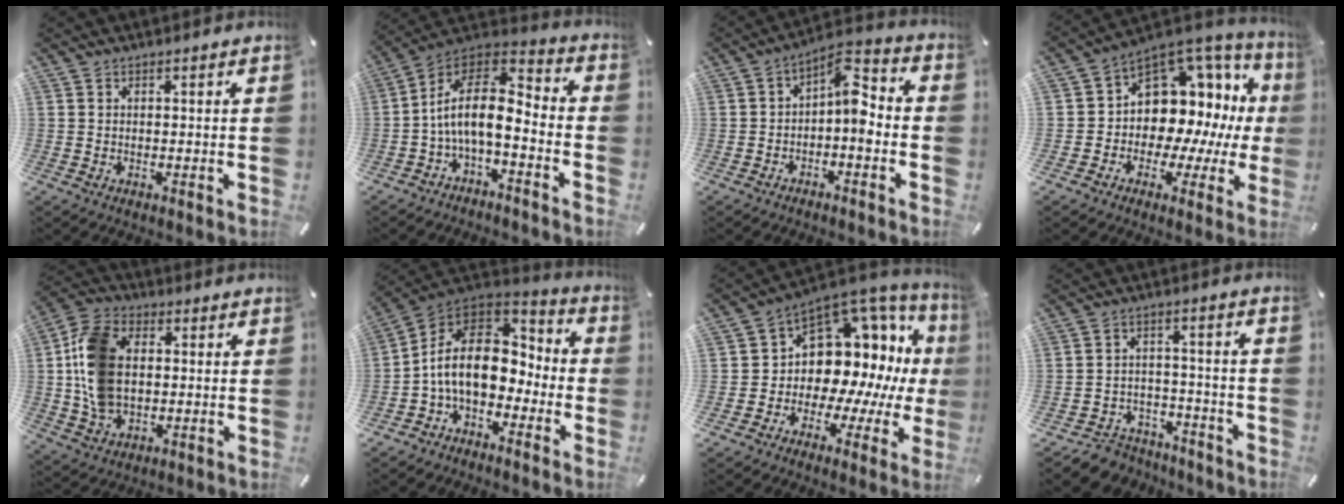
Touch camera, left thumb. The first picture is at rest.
{"total": 12.3, "force": [-2.3, 6.0, 10.4], "torque": [-0.224, -0.001, -0.046]}
{"total": 8.4, "force": [-1.0, 4.4, 7.1], "torque": [-0.103, 0.002, -0.019]}
{"total": 11.6, "force": [3.3, 9.3, 6.1], "torque": [-0.084, -0.057, 0.060]}
{"total": 14.3, "force": [0.5, 10.4, 9.7], "torque": [-0.215, 0.011, 0.012]}
{"total": 14.6, "force": [-1.7, 10.1, 10.4], "torque": [-0.209, 0.012, -0.027]}
{"total": 13.5, "force": [4.4, 10.4, 7.4], "torque": [-0.108, -0.074, 0.083]}
{"total": 6.6, "force": [-4.8, 4.3, 1.5], "torque": [-0.019, 0.033, -0.087]}